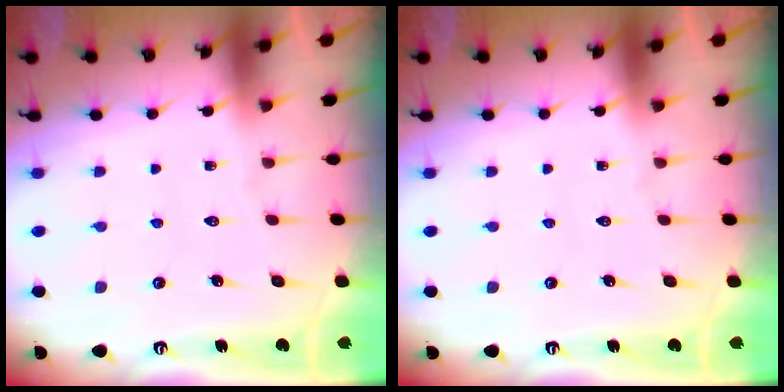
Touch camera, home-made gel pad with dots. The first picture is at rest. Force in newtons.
{"total": 0.0}